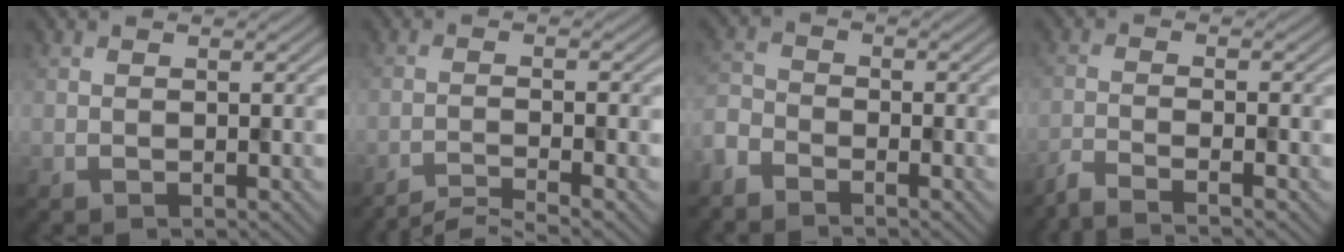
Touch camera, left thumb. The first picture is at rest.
{"total": 4.4, "force": [-3.7, 0.3, 2.3], "torque": [-0.033, 0.006, -0.077]}
{"total": 3.7, "force": [-3.2, 1.4, 1.1], "torque": [-0.030, -0.006, -0.082]}
{"total": 4.0, "force": [-3.2, 0.4, 2.4], "torque": [-0.035, -0.005, -0.076]}